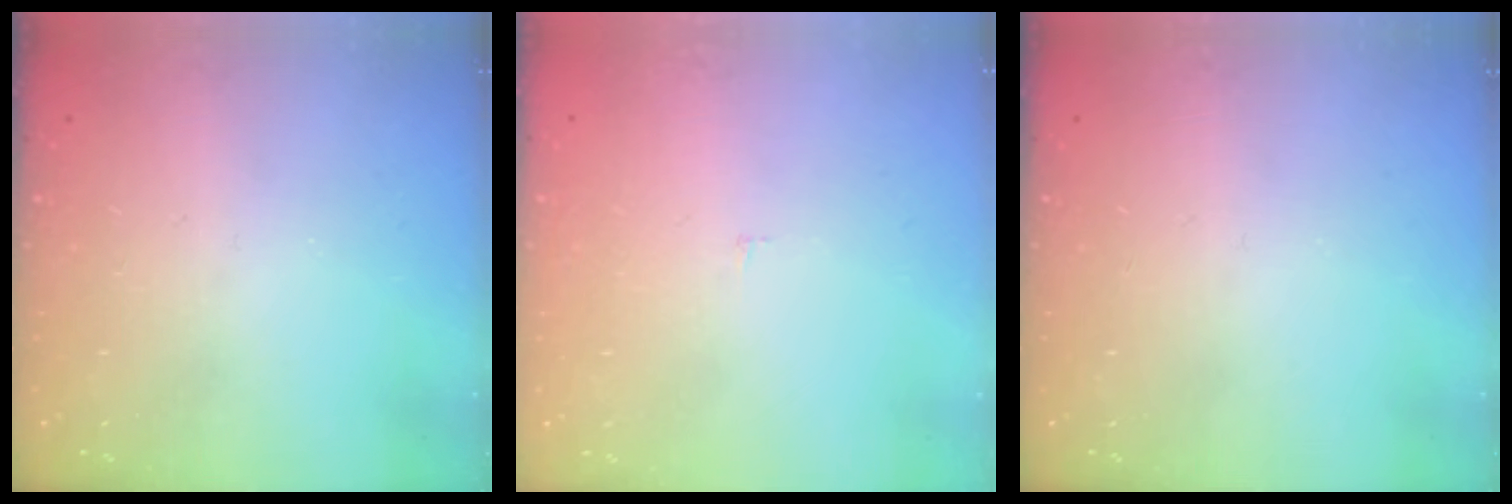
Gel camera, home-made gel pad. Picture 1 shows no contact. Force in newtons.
{"total": 1.6, "press": 1.6, "slide": 0.1}
{"total": 0.0}